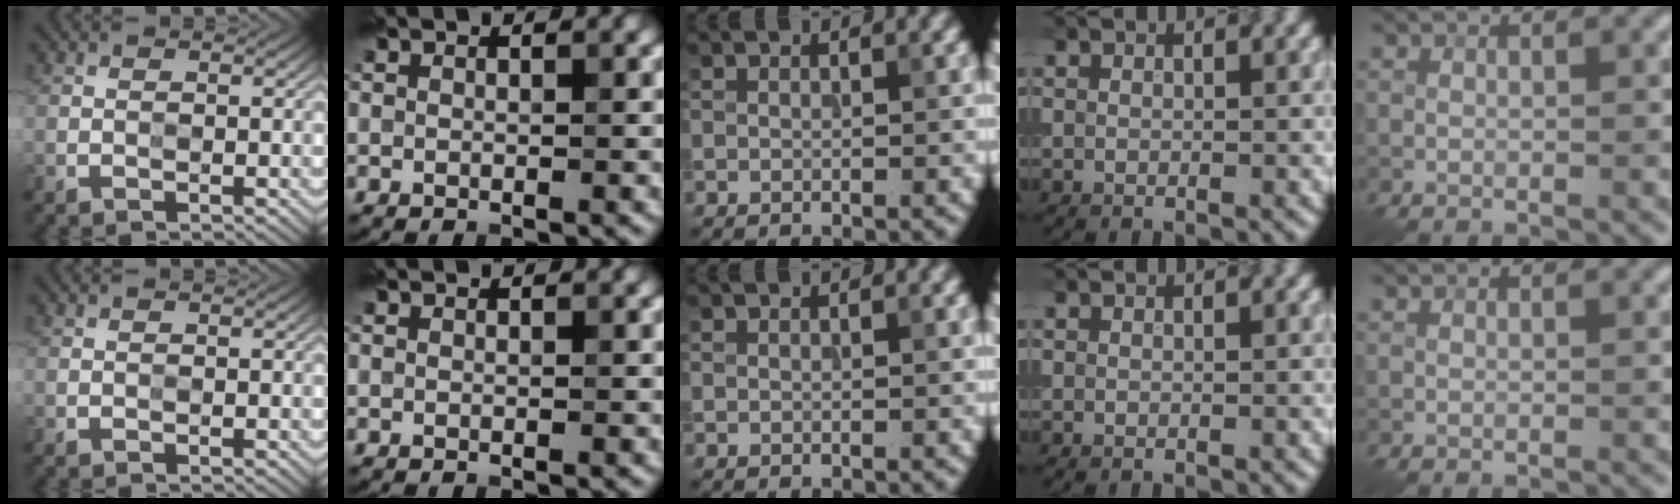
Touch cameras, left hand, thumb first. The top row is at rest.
{}